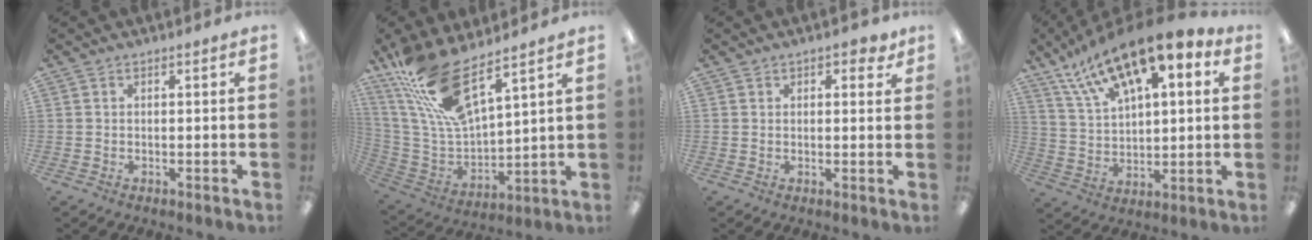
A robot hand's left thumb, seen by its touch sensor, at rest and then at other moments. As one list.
[{"total": 17.8, "force": [12.9, 5.7, 11.0], "torque": [-0.251, -0.074, 0.232]}, {"total": 2.6, "force": [1.7, 1.3, 1.4], "torque": [-0.013, -0.001, 0.027]}, {"total": 17.9, "force": [12.5, 6.7, 11.0], "torque": [-0.208, -0.070, 0.223]}]